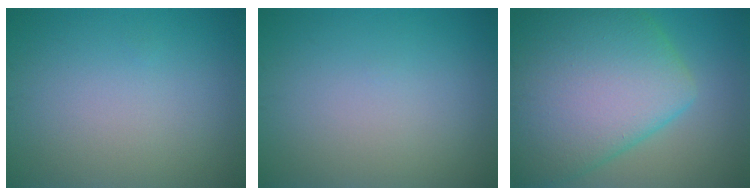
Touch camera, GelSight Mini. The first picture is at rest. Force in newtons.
{"total": 0.0}
{"total": 13.4, "press": 13.4, "slide": 0.6}